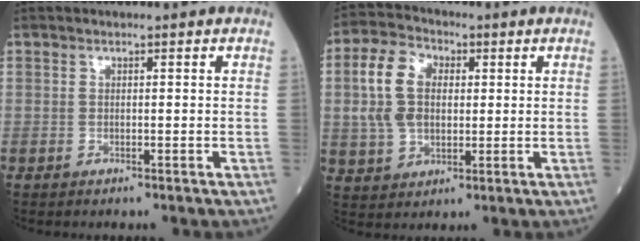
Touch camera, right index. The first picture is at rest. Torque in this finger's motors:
{"motor_torque": [1.50, 0.16, 0.68, 0.18]}